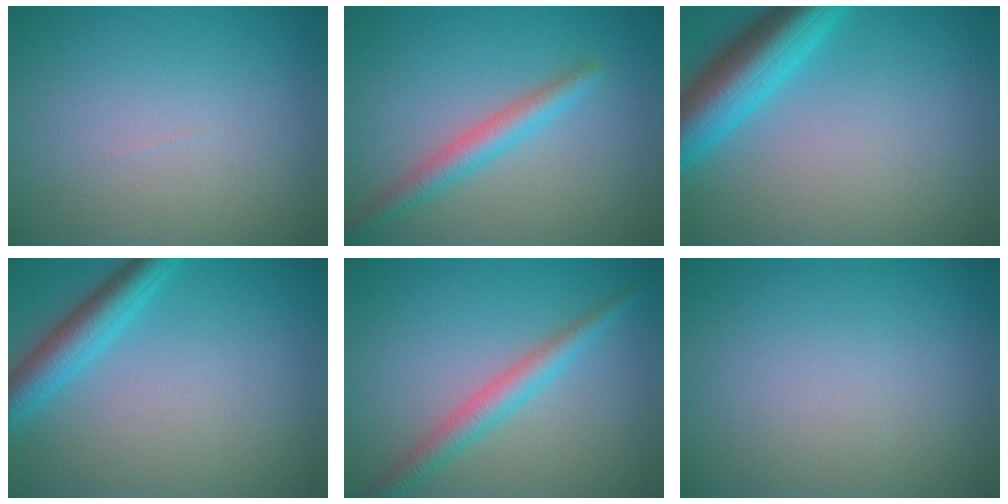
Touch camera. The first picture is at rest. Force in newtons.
{"total": 2.9, "press": 2.9, "slide": 0.1}
{"total": 6.9, "press": 6.9, "slide": 0.3}
{"total": 3.9, "press": 3.9, "slide": 0.1}
{"total": 2.9, "press": 2.9, "slide": 0.1}
{"total": 0.0}